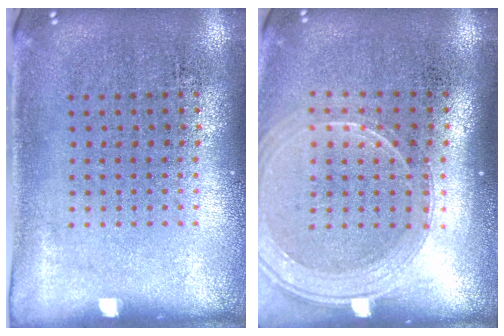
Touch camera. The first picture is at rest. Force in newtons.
{"total": 1.9, "press": 1.7, "slide": 0.8}